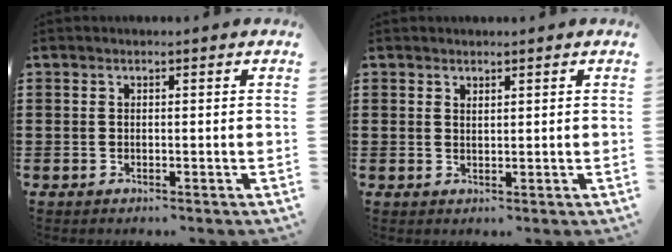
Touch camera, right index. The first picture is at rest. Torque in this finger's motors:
{"motor_torque": [-0.38, 0.24, -0.05, 0.00]}